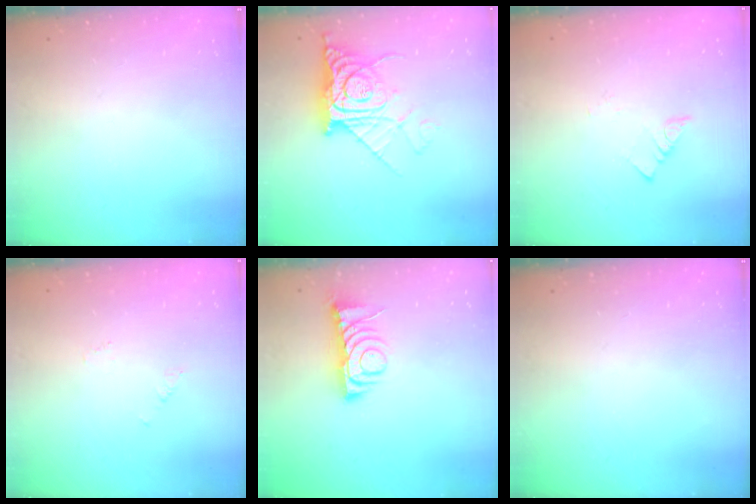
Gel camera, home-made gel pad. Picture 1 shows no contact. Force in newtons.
{"total": 11.9, "press": 11.9, "slide": 1.4}
{"total": 1.9, "press": 1.9, "slide": 0.1}
{"total": 2.7, "press": 2.7, "slide": 0.2}
{"total": 7.0, "press": 7.0, "slide": 0.9}
{"total": 0.0}